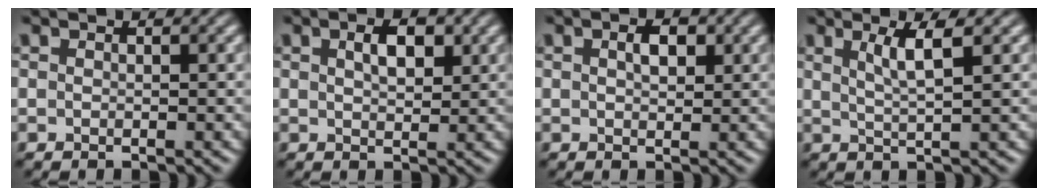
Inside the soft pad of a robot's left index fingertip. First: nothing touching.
{"total": 2.6, "force": [1.1, 1.2, 2.0], "torque": [-0.035, 0.004, 0.019]}
{"total": 2.0, "force": [0.7, 1.1, 1.5], "torque": [-0.024, 0.002, 0.011]}
{"total": 3.1, "force": [1.3, 0.6, 2.7], "torque": [-0.040, 0.000, 0.024]}